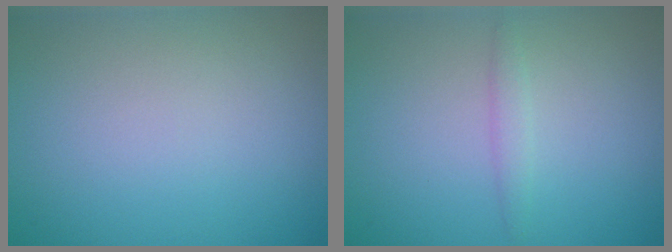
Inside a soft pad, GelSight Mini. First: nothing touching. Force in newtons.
{"total": 1.0, "press": 1.0, "slide": 0.0}